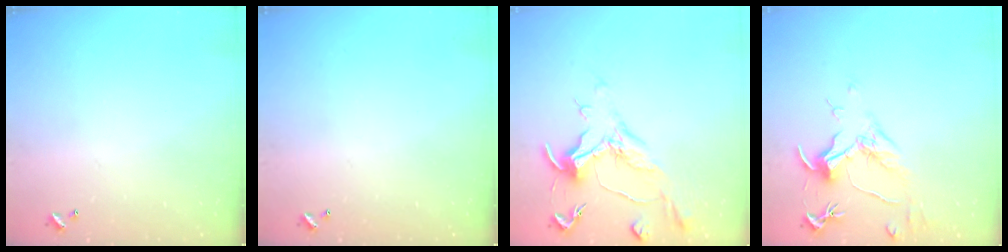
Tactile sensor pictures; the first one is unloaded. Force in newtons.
{"total": 0.0}
{"total": 1.6, "press": 1.5, "slide": 0.6}
{"total": 1.6, "press": 1.3, "slide": 0.9}